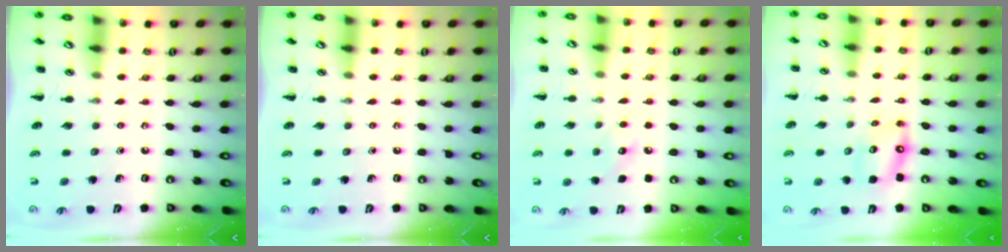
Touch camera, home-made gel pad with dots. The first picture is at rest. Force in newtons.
{"total": 0.0}
{"total": 6.8, "press": 6.6, "slide": 1.7}
{"total": 9.7, "press": 9.4, "slide": 2.2}